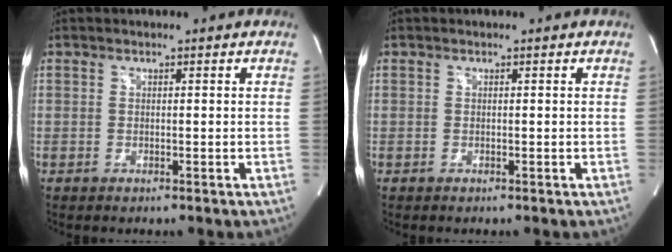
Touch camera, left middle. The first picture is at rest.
{"total": 0.0}